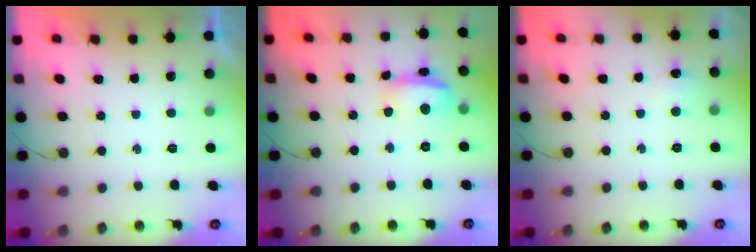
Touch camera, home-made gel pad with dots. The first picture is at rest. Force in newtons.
{"total": 10.8, "press": 10.7, "slide": 1.5}
{"total": 11.1, "press": 3.6, "slide": 10.5}